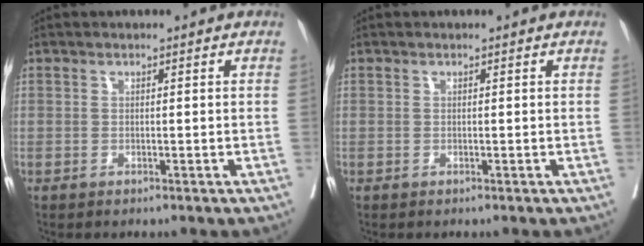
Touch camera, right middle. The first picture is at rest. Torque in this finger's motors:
{"motor_torque": [-0.02, 0.04, 0.00, 0.00]}